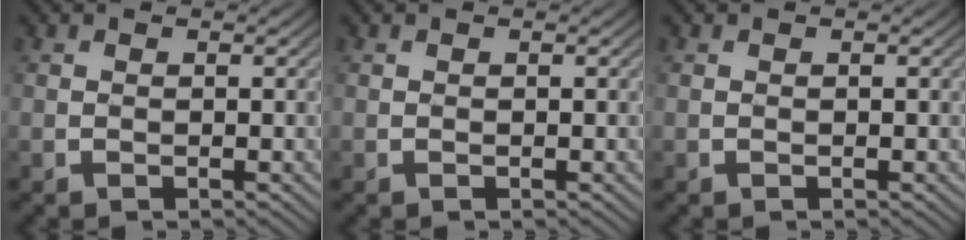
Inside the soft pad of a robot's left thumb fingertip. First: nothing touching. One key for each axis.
{"total": 0.0}
{"total": 0.0}